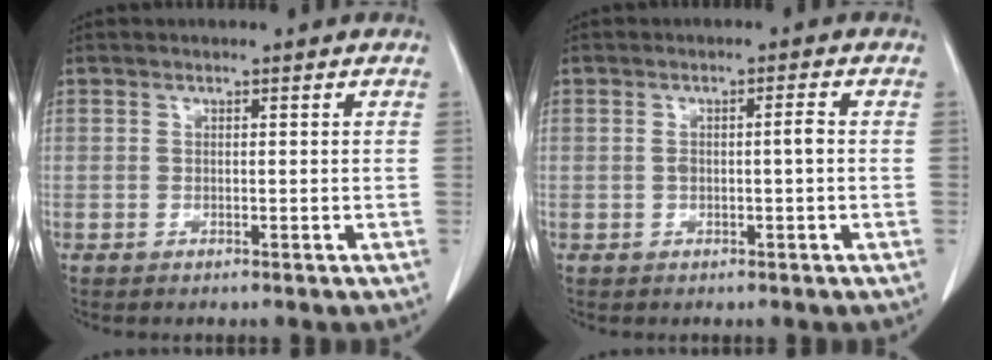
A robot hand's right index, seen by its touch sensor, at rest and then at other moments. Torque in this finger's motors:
{"motor_torque": [0.01, 0.02, 0.04, 0.01]}